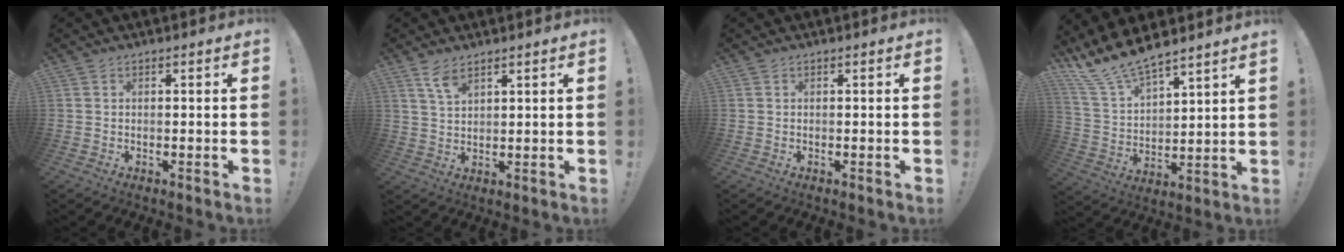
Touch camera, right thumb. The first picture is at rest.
{"total": 4.9, "force": [3.6, 1.7, 2.8], "torque": [-0.051, -0.021, 0.064]}
{"total": 0.0}
{"total": 11.4, "force": [10.6, 1.9, 3.6], "torque": [-0.092, -0.092, 0.194]}